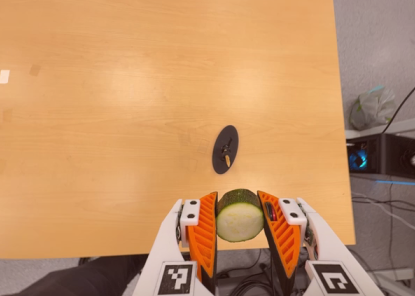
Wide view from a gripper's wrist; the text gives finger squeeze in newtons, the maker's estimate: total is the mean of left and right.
{"total": 13.2, "left": 11.5, "right": 14.8}